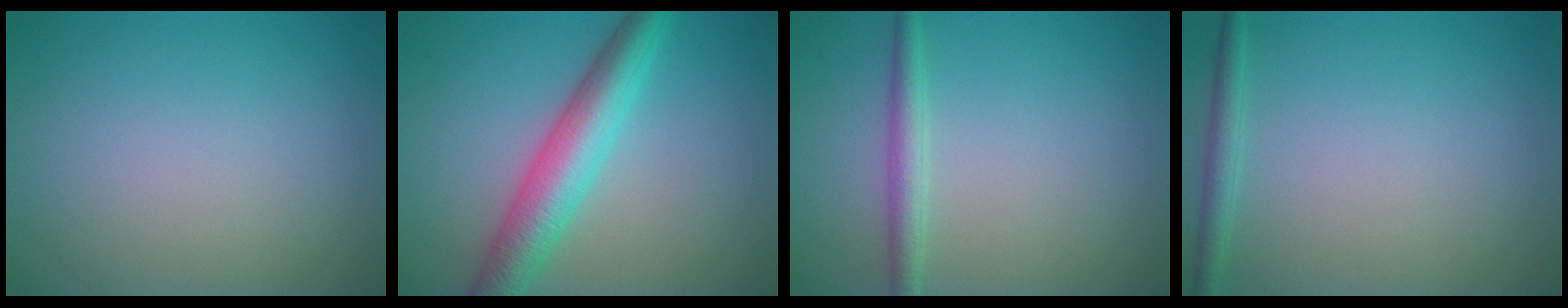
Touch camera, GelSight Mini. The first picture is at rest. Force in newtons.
{"total": 6.0, "press": 6.0, "slide": 0.0}
{"total": 2.1, "press": 2.1, "slide": 0.0}
{"total": 1.5, "press": 1.5, "slide": 0.1}